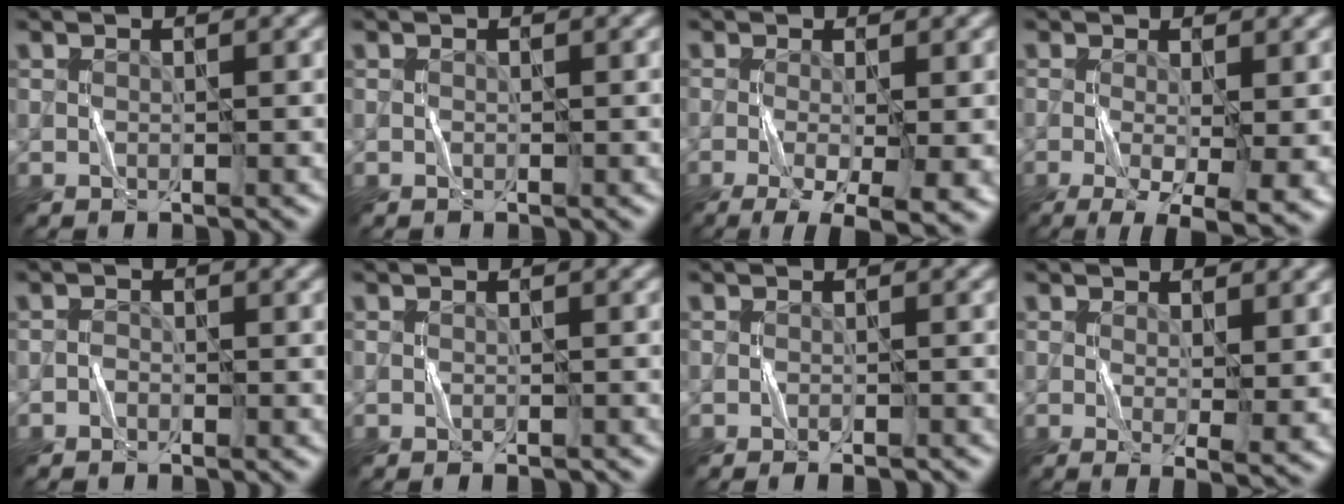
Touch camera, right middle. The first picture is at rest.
{"total": 0.0}
{"total": 8.3, "force": [-3.1, 2.5, 7.3], "torque": [-0.112, -0.013, -0.037]}
{"total": 7.9, "force": [-2.3, 2.3, 7.2], "torque": [-0.112, -0.013, -0.022]}
{"total": 0.7, "force": [-0.5, 0.4, 0.2], "torque": [-0.002, 0.002, -0.012]}
{"total": 0.9, "force": [-0.7, 0.2, 0.6], "torque": [-0.011, -0.001, -0.010]}
{"total": 1.3, "force": [-1.0, 0.3, 0.8], "torque": [-0.011, 0.000, -0.016]}
{"total": 3.1, "force": [0.3, 0.6, 3.1], "torque": [-0.049, -0.012, 0.010]}